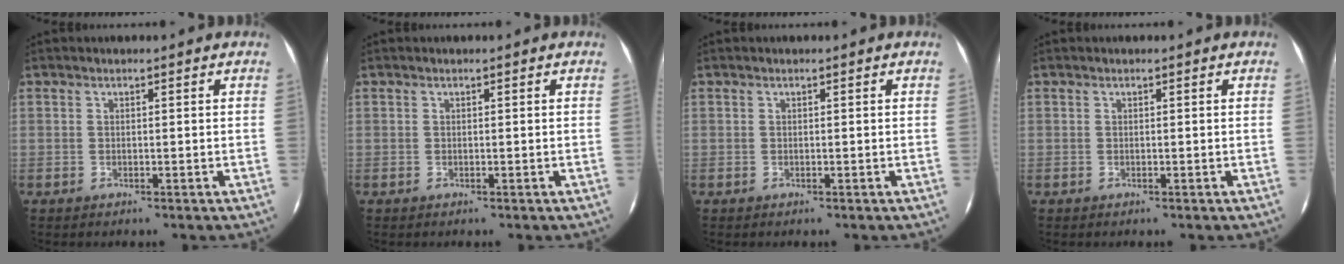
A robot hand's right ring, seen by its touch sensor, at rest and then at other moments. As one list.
[{"total": 0.0}, {"total": 0.0}, {"total": 0.0}]